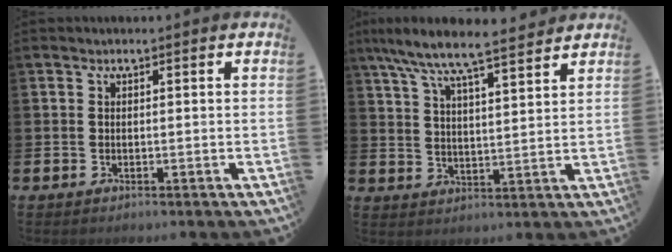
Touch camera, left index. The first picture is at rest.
{"total": 7.9, "force": [7.3, 0.8, 3.0], "torque": [-0.081, -0.045, 0.126]}